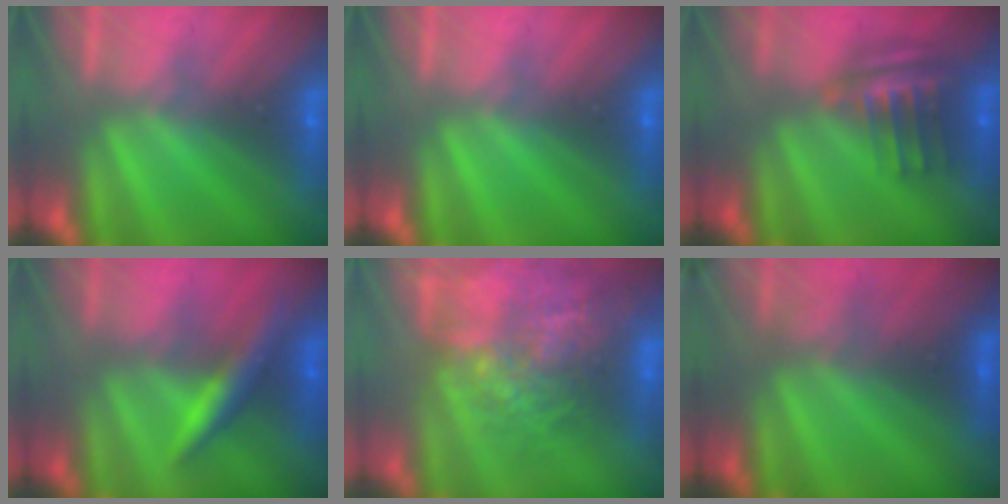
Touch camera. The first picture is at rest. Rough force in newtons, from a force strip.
{"total": 0.0}
{"total": 8.1}
{"total": 2.3}
{"total": 11.8}
{"total": 2.7}